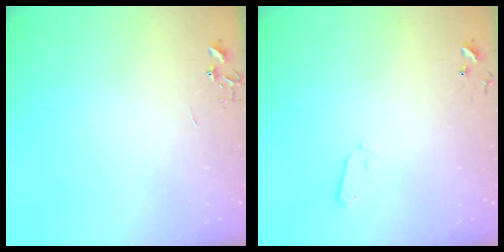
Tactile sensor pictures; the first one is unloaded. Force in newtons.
{"total": 3.7, "press": 3.6, "slide": 0.8}